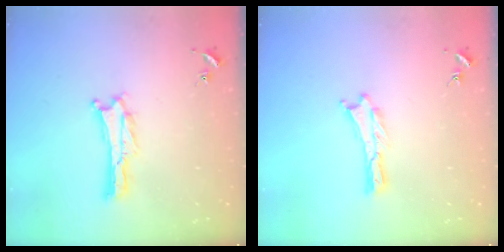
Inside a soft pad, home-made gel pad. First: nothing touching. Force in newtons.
{"total": 0.0}